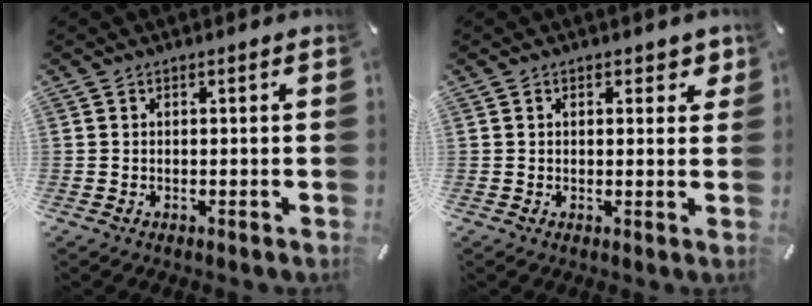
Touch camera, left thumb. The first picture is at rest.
{"total": 2.6, "force": [1.1, 1.6, 1.8], "torque": [-0.014, -0.003, 0.012]}